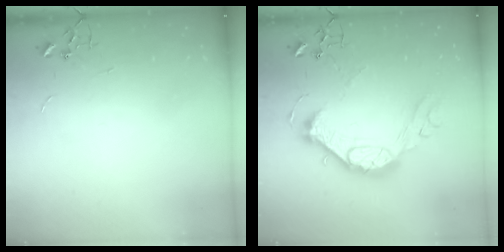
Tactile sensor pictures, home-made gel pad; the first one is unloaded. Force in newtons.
{"total": 15.7, "press": 15.7, "slide": 1.3}